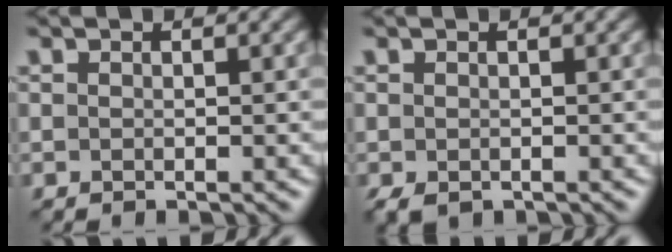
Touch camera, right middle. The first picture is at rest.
{"total": 1.3, "force": [-0.9, 0.7, 0.7], "torque": [-0.017, -0.010, -0.016]}